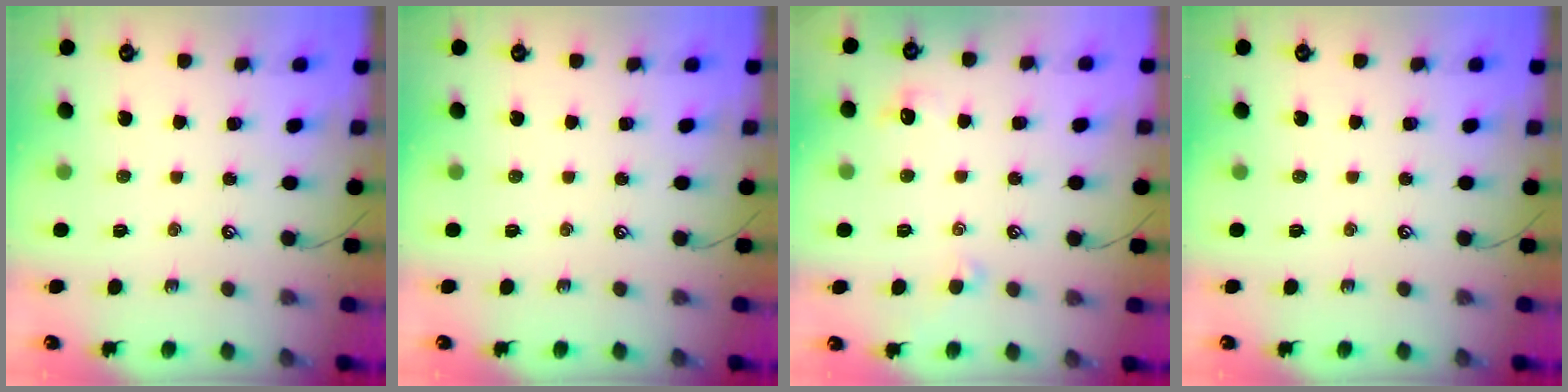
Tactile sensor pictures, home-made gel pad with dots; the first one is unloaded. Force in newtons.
{"total": 0.0}
{"total": 1.0, "press": 0.8, "slide": 0.7}
{"total": 0.0}